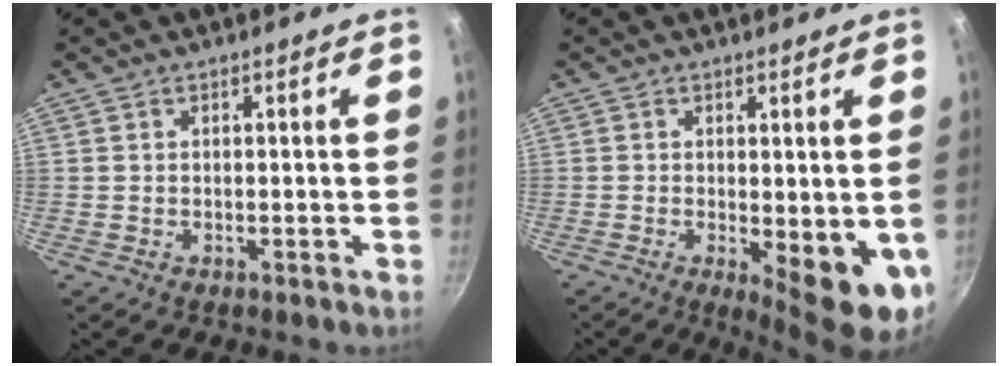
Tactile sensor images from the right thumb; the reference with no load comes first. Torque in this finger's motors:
{"motor_torque": [0.38, 0.88, -0.07, -0.07, 0.11]}